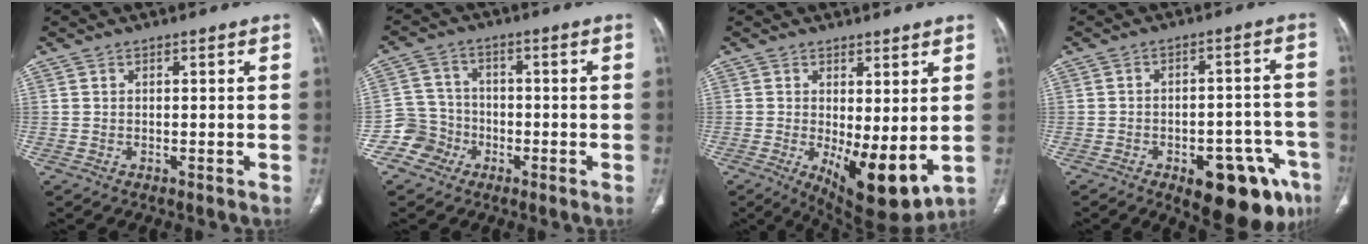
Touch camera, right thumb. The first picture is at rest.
{"total": 6.3, "force": [-3.1, 5.5, -0.1], "torque": [0.033, 0.031, -0.063]}
{"total": 11.0, "force": [-1.1, 4.1, 10.1], "torque": [-0.150, -0.028, -0.002]}
{"total": 16.5, "force": [-8.5, 7.3, 12.1], "torque": [-0.096, 0.045, -0.099]}